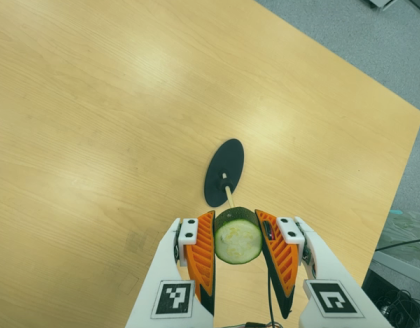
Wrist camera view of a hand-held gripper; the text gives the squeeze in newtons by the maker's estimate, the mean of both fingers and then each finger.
{"total": 13.5, "left": 12.6, "right": 14.4}